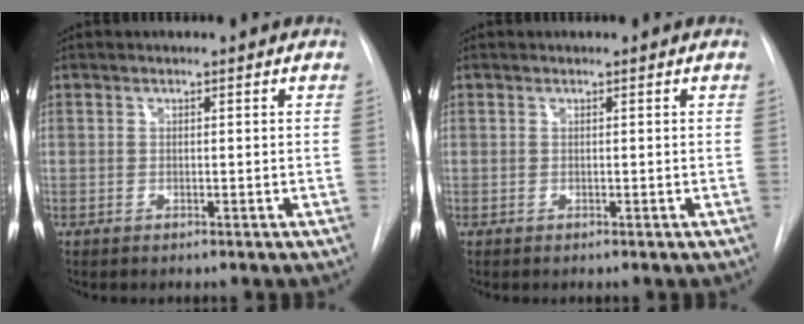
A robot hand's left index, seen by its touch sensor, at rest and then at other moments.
{"total": 0.0}